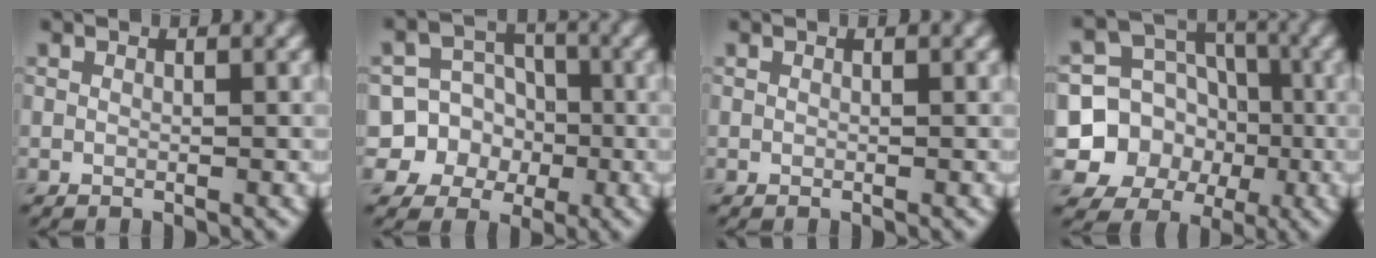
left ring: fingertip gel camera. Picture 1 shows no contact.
{"total": 9.1, "force": [-2.5, 8.6, 1.4], "torque": [-0.034, 0.008, -0.058]}
{"total": 0.0}
{"total": 8.9, "force": [-2.6, 8.2, 2.3], "torque": [-0.032, -0.003, -0.065]}